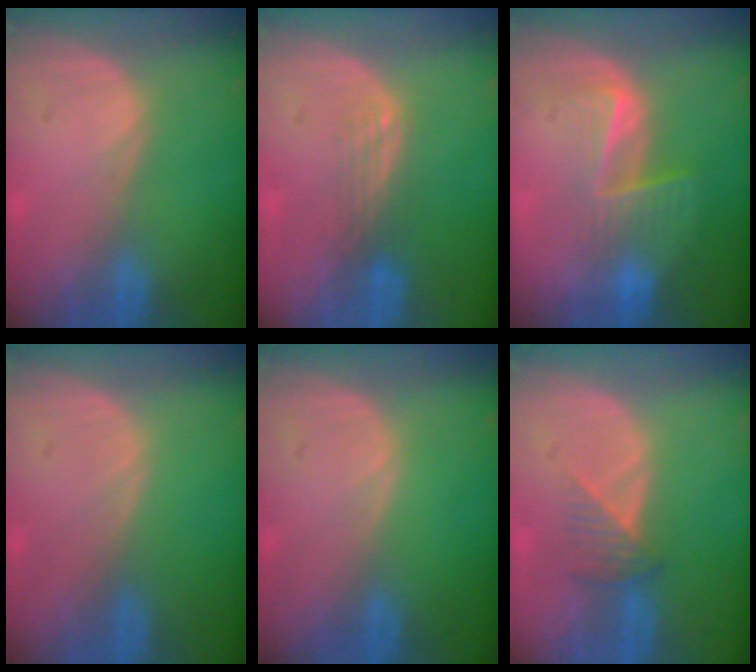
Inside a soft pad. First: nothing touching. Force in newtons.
{"total": 3.1, "press": 2.6, "slide": 1.7}
{"total": 6.7, "press": 5.7, "slide": 3.6}
{"total": 0.0}
{"total": 0.0}
{"total": 3.3, "press": 2.9, "slide": 1.5}